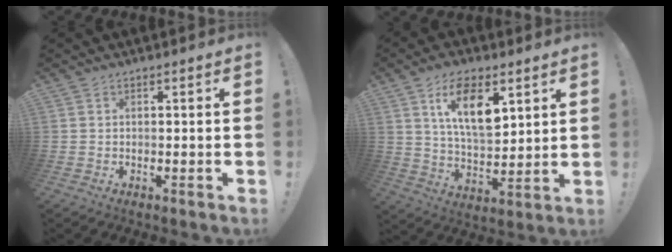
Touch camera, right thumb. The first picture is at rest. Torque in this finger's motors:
{"motor_torque": [0.33, 0.73, 0.13, 0.17, 0.15]}